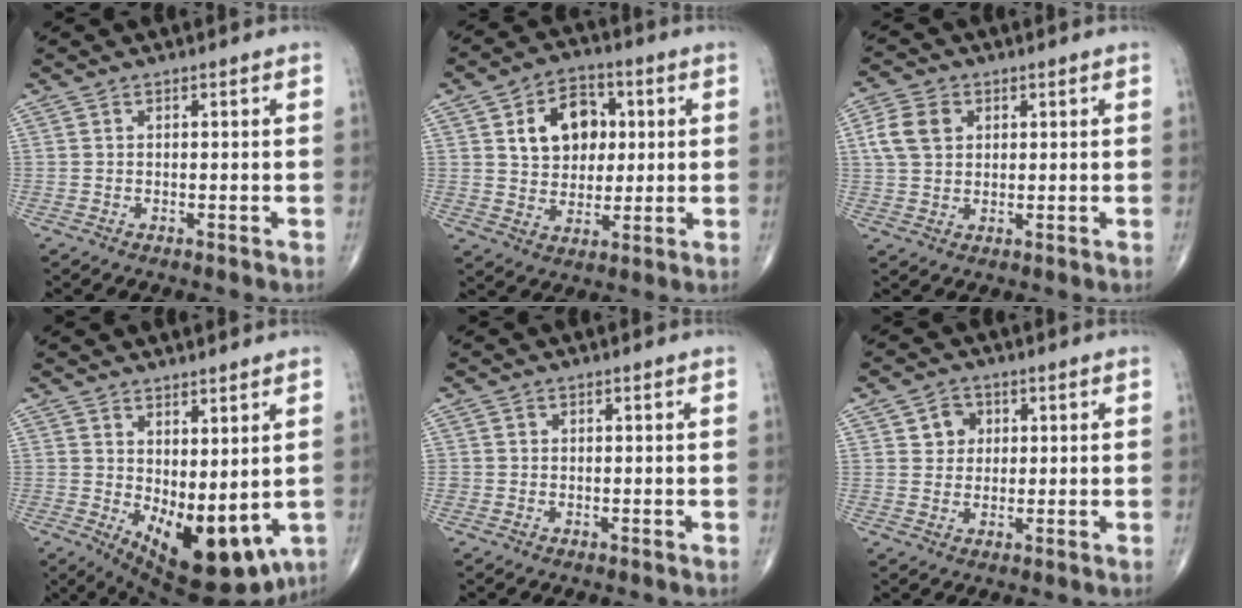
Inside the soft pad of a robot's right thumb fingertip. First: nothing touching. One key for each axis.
{"total": 11.7, "fx": 3.0, "fy": 8.8, "fz": 7.2, "tx": -0.076, "ty": 0.001, "tz": 0.049}
{"total": 6.8, "fx": 1.8, "fy": 5.2, "fz": 4.1, "tx": -0.073, "ty": 0.005, "tz": 0.032}
{"total": 13.9, "fx": -1.2, "fy": 6.4, "fz": 12.2, "tx": -0.165, "ty": -0.026, "tz": 0.007}
{"total": 0.7, "fx": -0.2, "fy": 0.7, "fz": 0.0, "tx": 0.003, "ty": 0.005, "tz": -0.005}
{"total": 4.3, "fx": 1.3, "fy": 3.8, "fz": 1.5, "tx": 0.000, "ty": -0.001, "tz": 0.017}